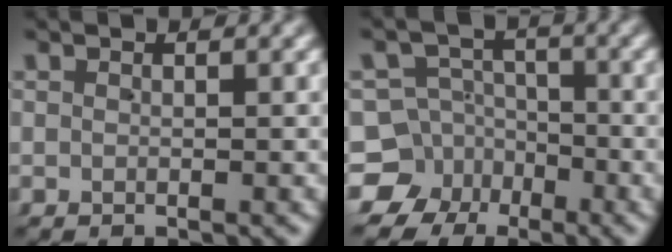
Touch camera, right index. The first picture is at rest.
{"total": 12.7, "force": [-4.6, 11.3, 3.7], "torque": [-0.081, -0.059, -0.076]}